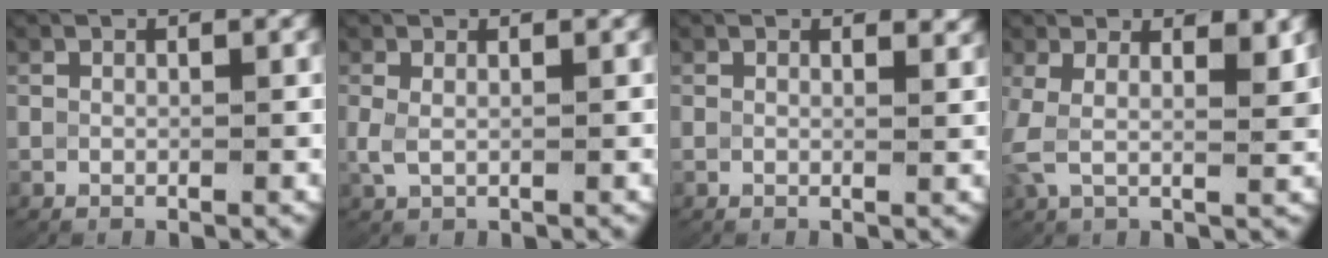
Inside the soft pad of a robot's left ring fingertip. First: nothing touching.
{"total": 1.6, "force": [0.2, 0.9, 1.4], "torque": [-0.043, -0.010, 0.013]}
{"total": 1.5, "force": [1.4, 0.2, 0.5], "torque": [-0.009, -0.006, 0.020]}
{"total": 3.4, "force": [1.2, 1.7, 2.7], "torque": [-0.074, -0.016, 0.025]}